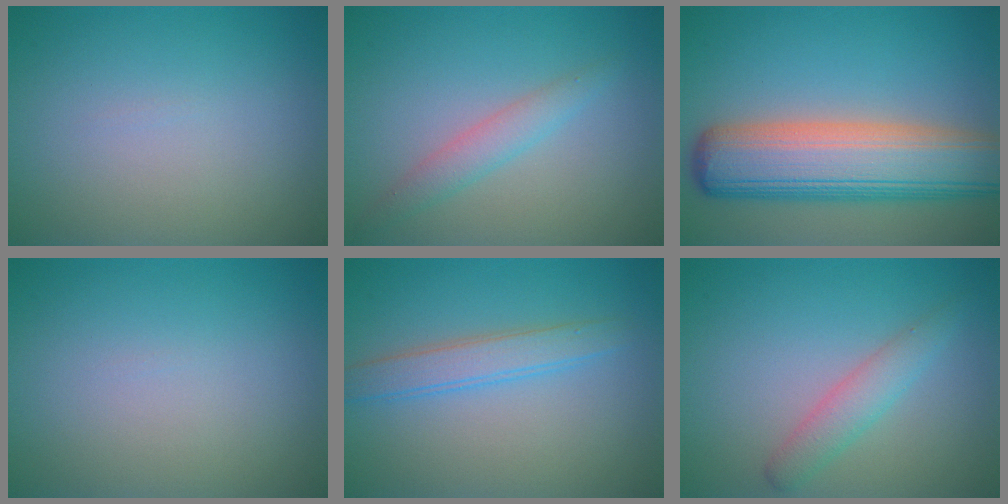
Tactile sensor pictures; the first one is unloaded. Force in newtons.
{"total": 2.1, "press": 2.1, "slide": 0.1}
{"total": 10.5, "press": 10.4, "slide": 0.9}
{"total": 0.0}
{"total": 2.7, "press": 2.7, "slide": 0.1}
{"total": 2.3, "press": 2.3, "slide": 0.2}